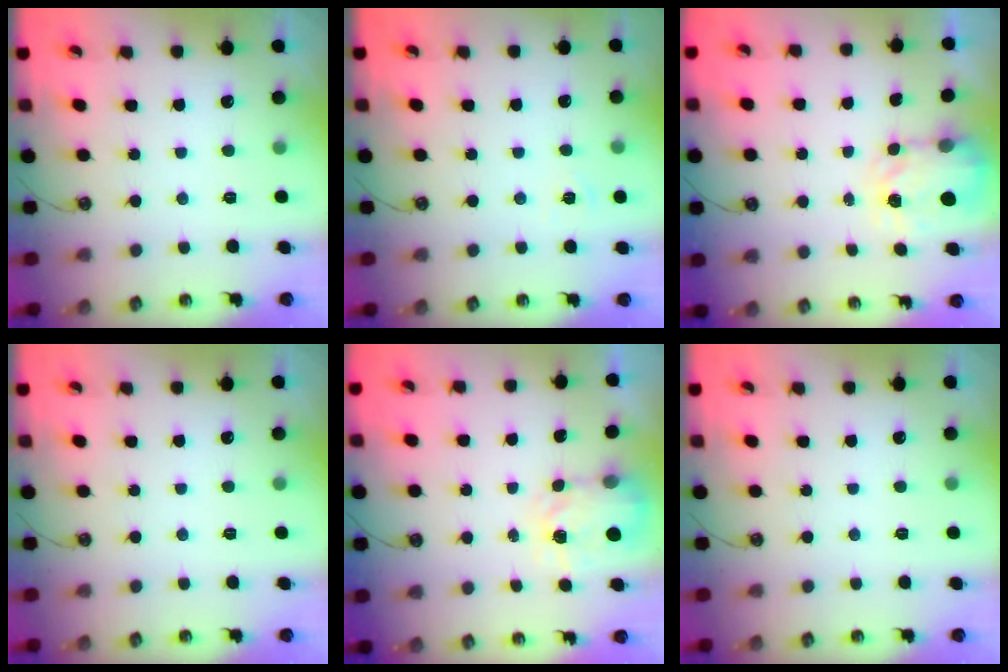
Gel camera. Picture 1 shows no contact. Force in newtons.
{"total": 3.6, "press": 3.6, "slide": 0.4}
{"total": 3.8, "press": 3.8, "slide": 0.6}
{"total": 0.0}
{"total": 3.8, "press": 3.7, "slide": 0.6}
{"total": 0.0}